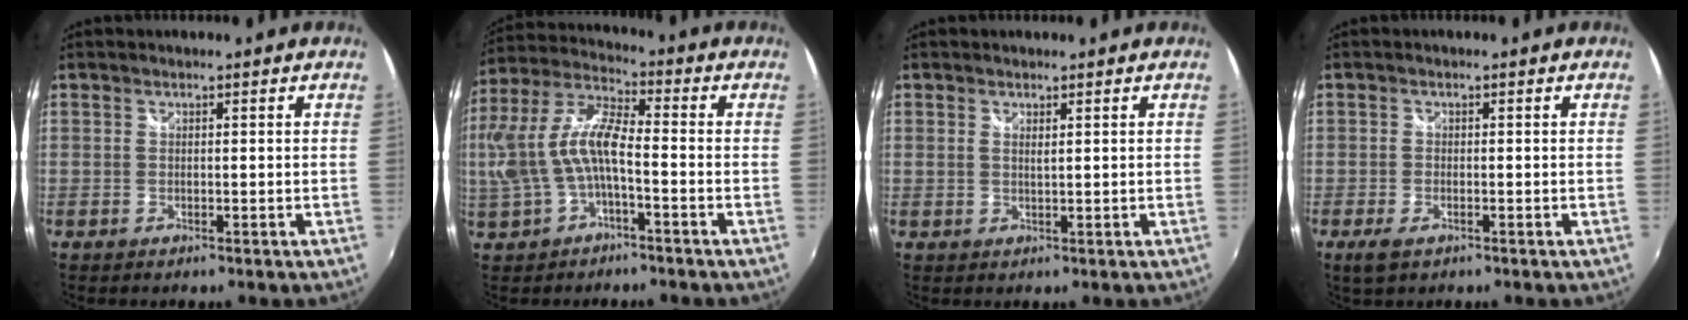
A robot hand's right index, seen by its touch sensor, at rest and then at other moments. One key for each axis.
{"total": 12.2, "fx": -2.4, "fy": 4.8, "fz": 10.9, "tx": -0.228, "ty": 0.008, "tz": -0.039}
{"total": 1.2, "fx": 0.7, "fy": 0.3, "fz": 0.9, "tx": -0.016, "ty": -0.001, "tz": 0.009}
{"total": 3.1, "fx": -1.8, "fy": 1.4, "fz": 2.2, "tx": -0.050, "ty": -0.006, "tz": -0.031}